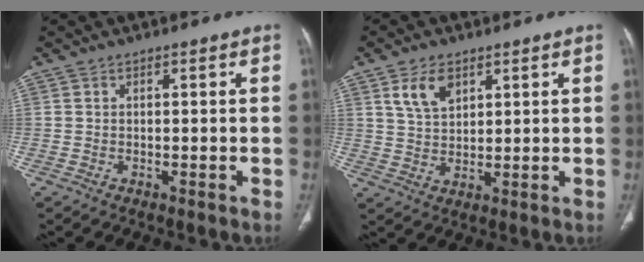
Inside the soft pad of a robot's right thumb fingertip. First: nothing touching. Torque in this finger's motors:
{"motor_torque": [-0.46, 0.47, 0.23, 0.28, 0.01]}